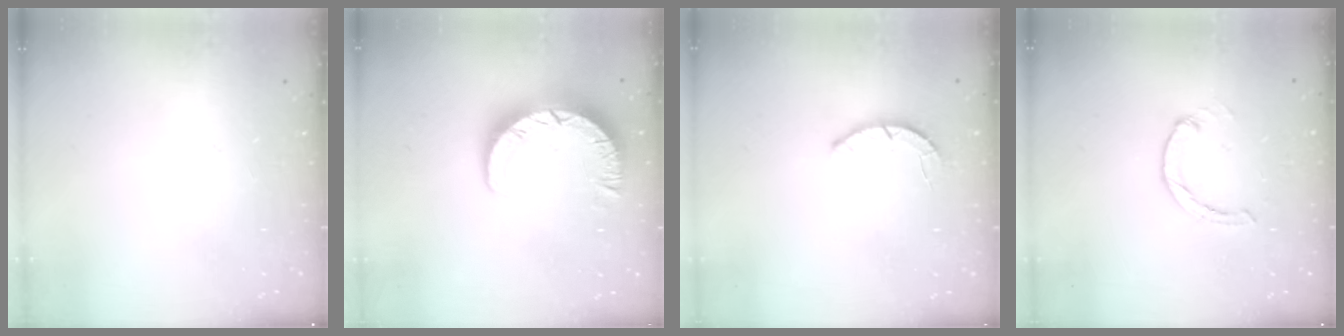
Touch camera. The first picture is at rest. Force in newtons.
{"total": 9.0, "press": 9.0, "slide": 1.0}
{"total": 2.2, "press": 2.2, "slide": 0.3}
{"total": 1.0, "press": 0.9, "slide": 0.3}